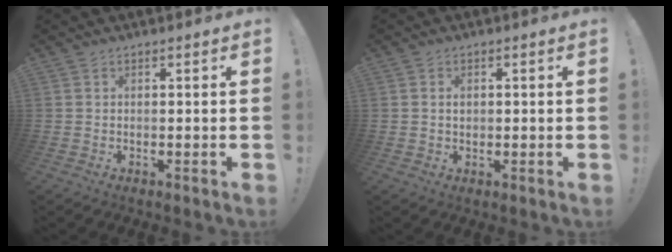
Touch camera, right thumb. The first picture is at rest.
{"total": 1.7, "force": [0.1, 1.3, 1.1], "torque": [-0.006, -0.001, -0.002]}